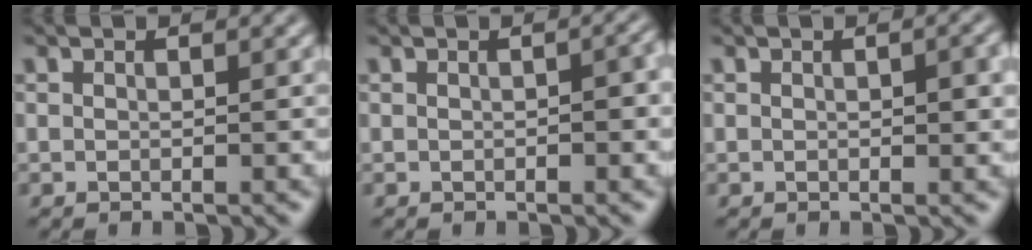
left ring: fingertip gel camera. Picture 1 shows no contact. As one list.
[{"total": 1.7, "force": [-0.2, 0.5, 1.6], "torque": [-0.021, 0.004, 0.000]}, {"total": 2.0, "force": [0.2, 0.8, 1.8], "torque": [-0.023, 0.001, 0.003]}]